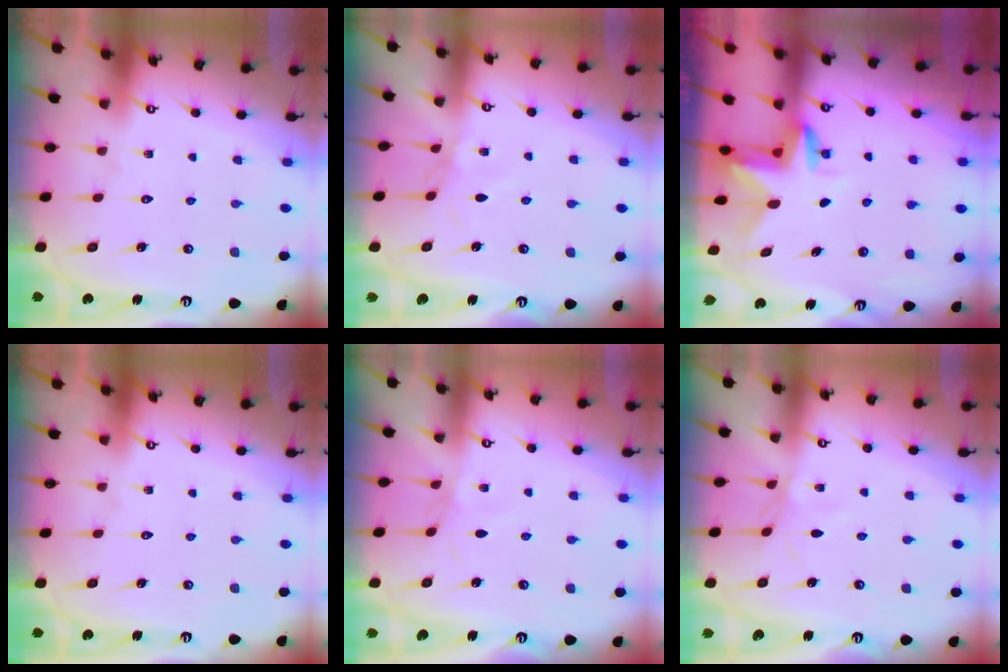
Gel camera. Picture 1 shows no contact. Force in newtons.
{"total": 2.5, "press": 2.4, "slide": 0.5}
{"total": 2.9, "press": 2.9, "slide": 0.2}
{"total": 0.0}
{"total": 1.6, "press": 1.6, "slide": 0.3}
{"total": 3.0, "press": 2.9, "slide": 0.3}